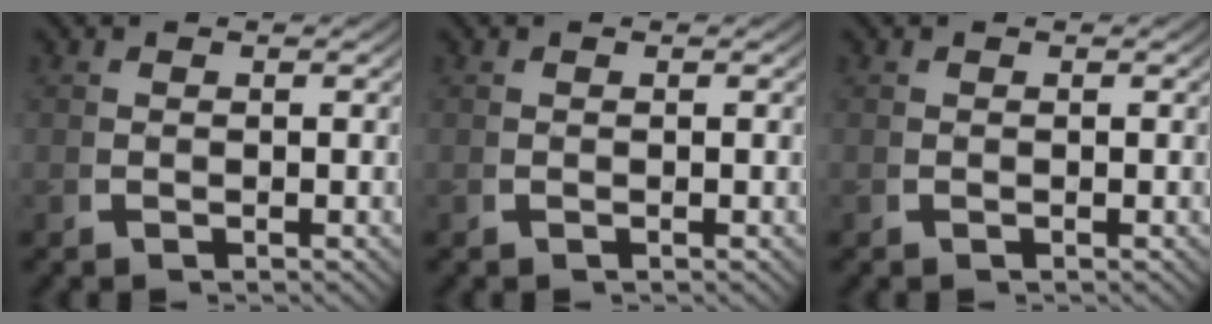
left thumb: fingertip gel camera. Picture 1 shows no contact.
{"total": 0.0}
{"total": 0.0}